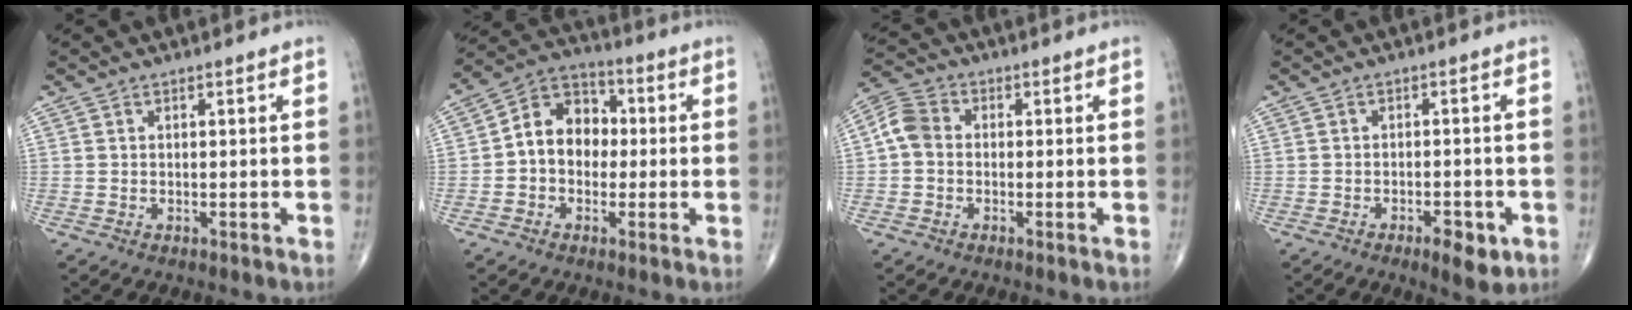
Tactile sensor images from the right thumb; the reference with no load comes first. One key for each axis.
{"total": 10.8, "fx": 0.0, "fy": 8.5, "fz": 6.7, "tx": -0.077, "ty": 0.034, "tz": -0.012}
{"total": 5.5, "fx": -0.2, "fy": 4.4, "fz": 3.2, "tx": -0.058, "ty": 0.018, "tz": -0.015}
{"total": 5.4, "fx": -2.4, "fy": 2.2, "fz": 4.3, "tx": -0.056, "ty": 0.005, "tz": -0.030}